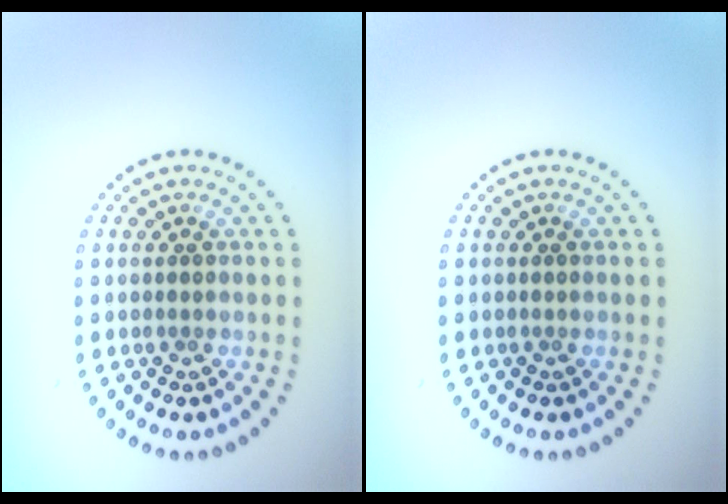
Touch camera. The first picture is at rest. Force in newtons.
{"total": 0.0}